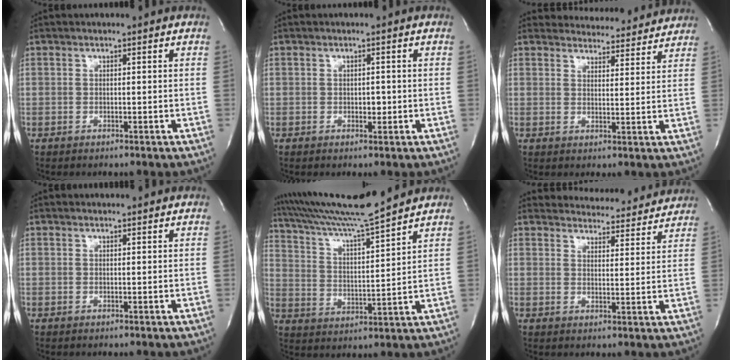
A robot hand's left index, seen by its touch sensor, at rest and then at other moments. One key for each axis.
{"total": 1.2, "fx": 0.0, "fy": 0.8, "fz": 0.9, "tx": -0.011, "ty": 0.001, "tz": 0.000}
{"total": 11.1, "fx": 10.8, "fy": 2.5, "fz": 0.7, "tx": 0.010, "ty": 0.003, "tz": 0.121}
{"total": 1.6, "fx": 1.6, "fy": 0.1, "fz": 0.2, "tx": -0.011, "ty": 0.010, "tz": 0.024}
{"total": 13.9, "fx": 12.9, "fy": -1.7, "fz": 5.1, "tx": -0.105, "ty": -0.003, "tz": 0.225}
{"total": 12.7, "fx": 12.3, "fy": 2.7, "fz": 1.1, "tx": 0.006, "ty": -0.002, "tz": 0.137}